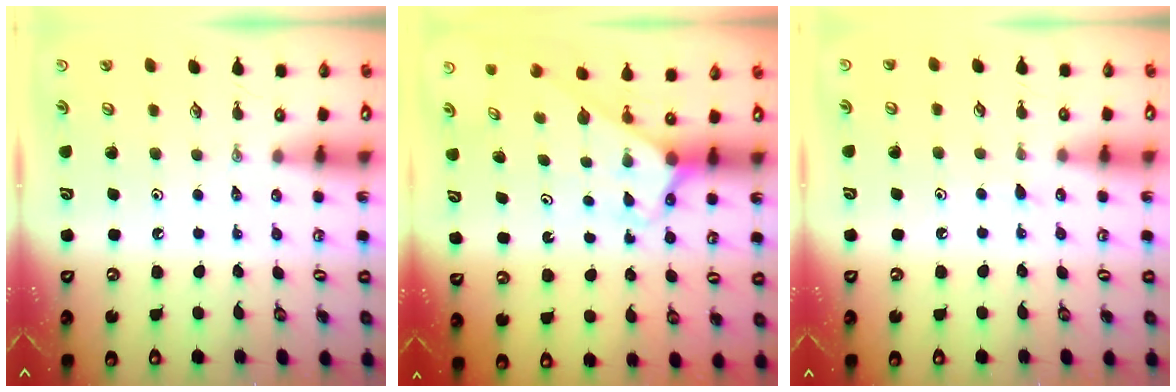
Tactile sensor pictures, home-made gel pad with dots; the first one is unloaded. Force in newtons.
{"total": 2.6, "press": 2.6, "slide": 0.2}
{"total": 6.3, "press": 6.3, "slide": 0.6}